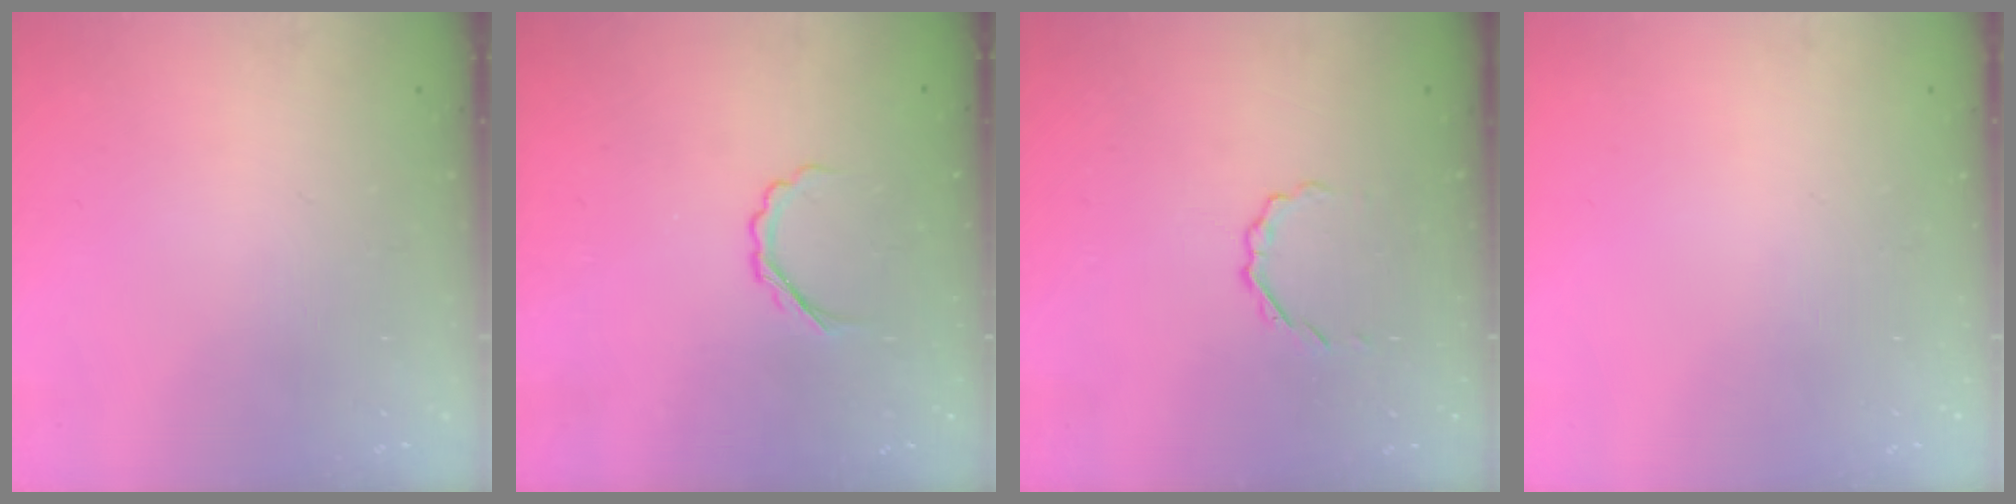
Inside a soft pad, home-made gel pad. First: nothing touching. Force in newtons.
{"total": 2.9, "press": 2.8, "slide": 0.9}
{"total": 2.2, "press": 2.1, "slide": 0.7}
{"total": 0.0}